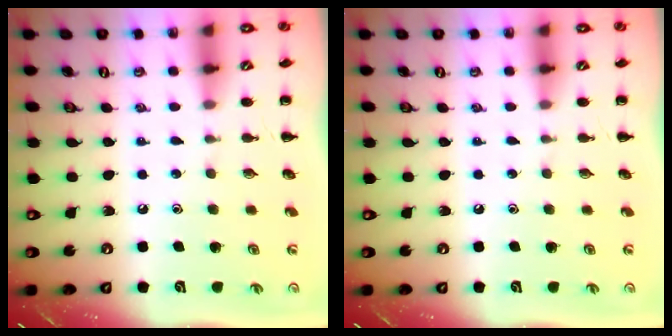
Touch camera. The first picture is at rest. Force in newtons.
{"total": 0.0}